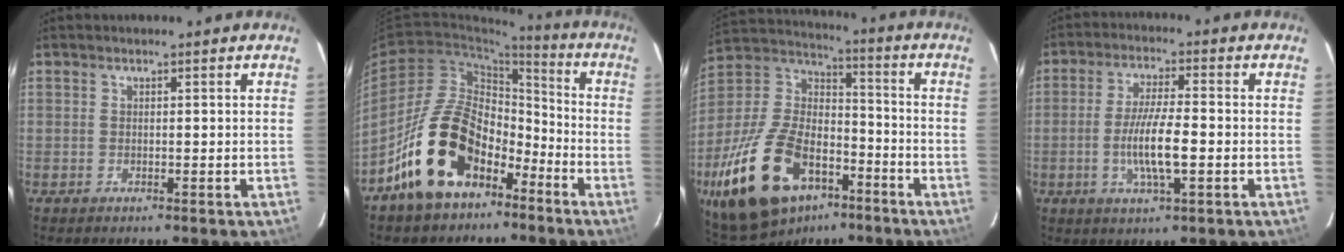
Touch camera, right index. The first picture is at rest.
{"total": 17.8, "force": [-10.5, 10.4, 10.0], "torque": [-0.184, 0.021, -0.165]}
{"total": 25.6, "force": [-13.6, 14.3, 16.2], "torque": [-0.345, -0.001, -0.225]}
{"total": 8.5, "force": [-2.0, 1.5, 8.1], "torque": [-0.157, -0.007, -0.037]}